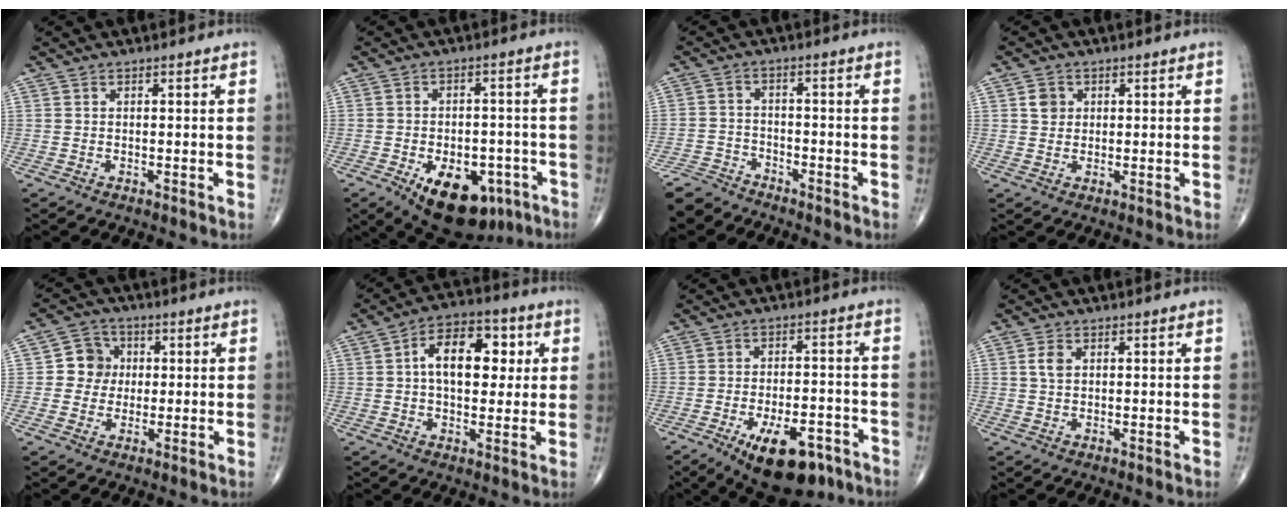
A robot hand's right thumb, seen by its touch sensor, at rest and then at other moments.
{"total": 15.5, "force": [-7.5, 8.9, 10.3], "torque": [-0.131, 0.019, -0.095]}
{"total": 6.7, "force": [-6.2, 2.6, 0.5], "torque": [-0.009, 0.021, -0.122]}
{"total": 2.9, "force": [0.8, 2.5, 1.1], "torque": [-0.006, -0.003, 0.012]}
{"total": 6.3, "force": [0.5, 5.9, 2.2], "torque": [-0.003, 0.009, -0.002]}
{"total": 13.0, "force": [2.4, 7.7, 10.2], "torque": [-0.127, 0.016, 0.029]}
{"total": 14.0, "force": [-8.2, 6.3, 9.6], "torque": [-0.129, 0.034, -0.116]}
{"total": 2.4, "force": [0.6, 1.6, 1.7], "torque": [-0.034, 0.002, 0.013]}